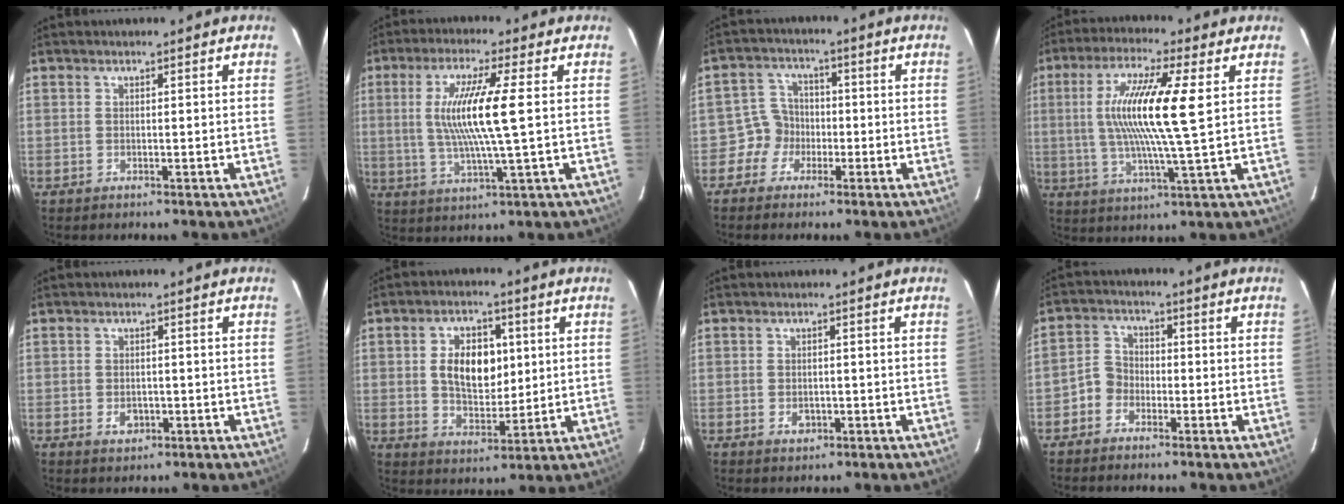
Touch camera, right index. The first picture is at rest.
{"total": 11.7, "force": [1.2, 0.1, 11.6], "torque": [-0.222, -0.007, 0.024]}
{"total": 4.9, "force": [-2.1, 4.5, 0.0], "torque": [-0.002, 0.023, -0.041]}
{"total": 14.3, "force": [2.4, 0.5, 14.1], "torque": [-0.260, -0.001, 0.041]}
{"total": 3.0, "force": [-0.9, 2.3, 1.7], "torque": [-0.030, -0.001, -0.010]}
{"total": 10.4, "force": [1.8, 6.4, 7.9], "torque": [-0.139, 0.012, 0.039]}
{"total": 2.3, "force": [-0.7, 1.8, 1.2], "torque": [-0.022, 0.000, -0.008]}
{"total": 4.3, "force": [-2.4, 3.4, 0.7], "torque": [-0.014, 0.019, -0.053]}